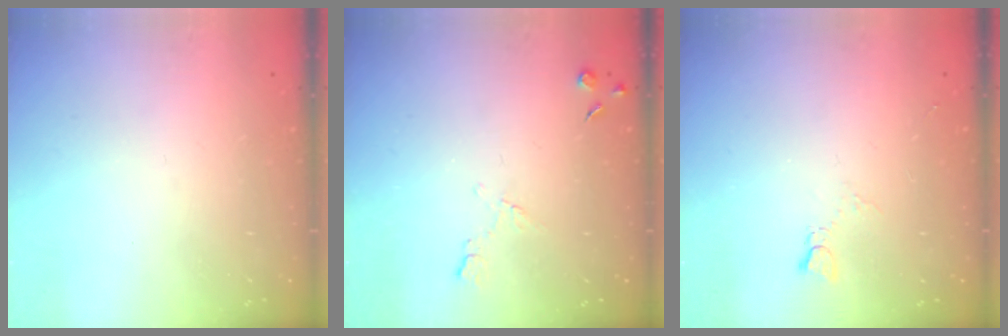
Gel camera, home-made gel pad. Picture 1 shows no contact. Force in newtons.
{"total": 4.5, "press": 4.4, "slide": 0.8}
{"total": 2.1, "press": 2.1, "slide": 0.3}